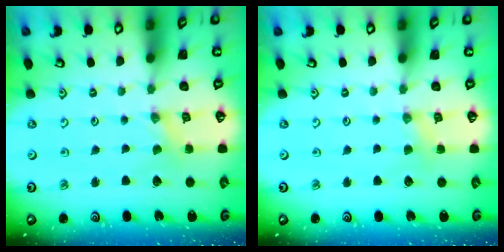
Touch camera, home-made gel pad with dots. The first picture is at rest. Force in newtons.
{"total": 3.0, "press": 3.0, "slide": 0.4}